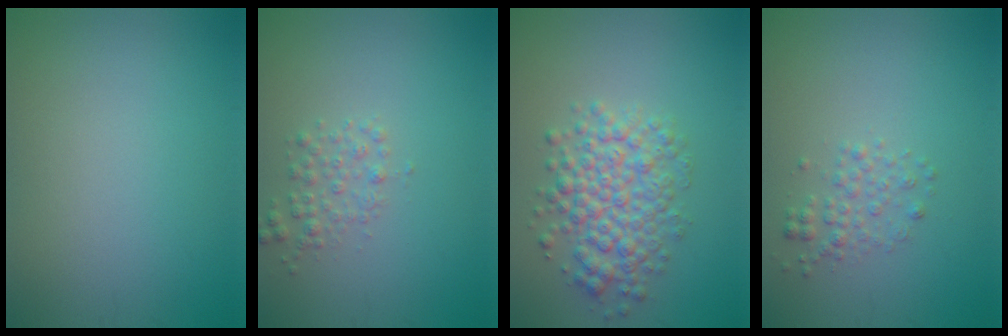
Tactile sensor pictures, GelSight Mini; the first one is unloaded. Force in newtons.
{"total": 1.7, "press": 1.7, "slide": 0.1}
{"total": 5.0, "press": 5.0, "slide": 0.2}
{"total": 1.7, "press": 1.7, "slide": 0.0}